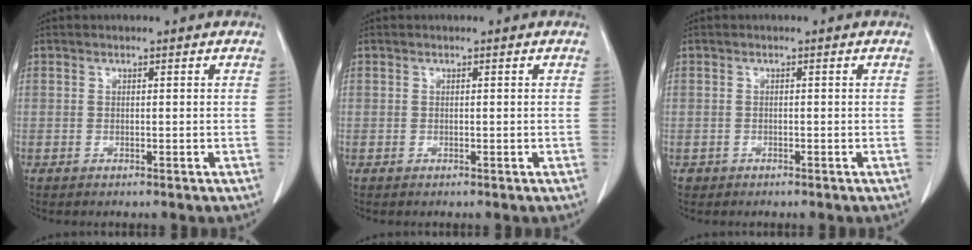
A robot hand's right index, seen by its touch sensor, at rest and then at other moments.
{"total": 0.0}
{"total": 0.8, "force": [-0.5, 0.7, -0.1], "torque": [-0.008, 0.004, -0.007]}